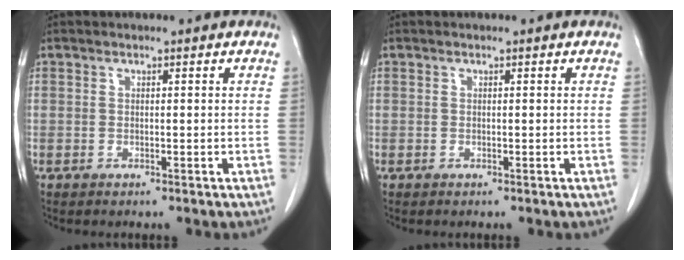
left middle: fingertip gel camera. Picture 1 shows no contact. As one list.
[{"total": 0.0}]